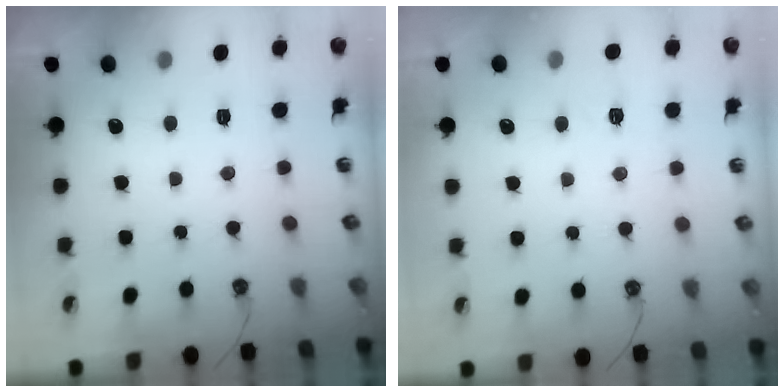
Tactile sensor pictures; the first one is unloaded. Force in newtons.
{"total": 3.9, "press": 3.9, "slide": 0.4}